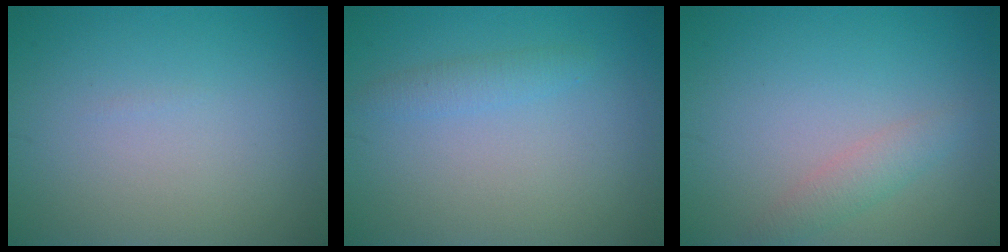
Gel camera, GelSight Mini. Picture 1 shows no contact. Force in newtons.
{"total": 1.4, "press": 1.4, "slide": 0.1}
{"total": 1.8, "press": 1.8, "slide": 0.1}